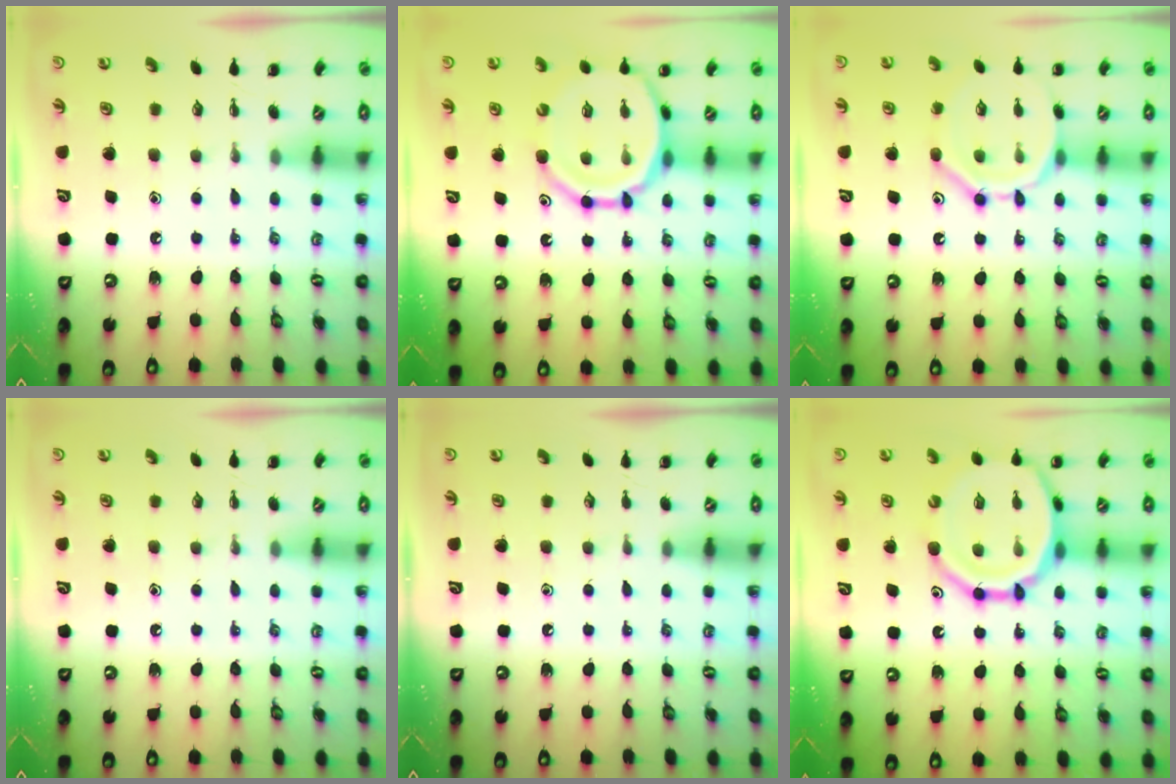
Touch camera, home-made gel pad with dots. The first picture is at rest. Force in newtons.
{"total": 14.7, "press": 14.3, "slide": 3.6}
{"total": 12.4, "press": 12.3, "slide": 1.1}
{"total": 0.0}
{"total": 0.0}
{"total": 18.0, "press": 17.6, "slide": 3.9}